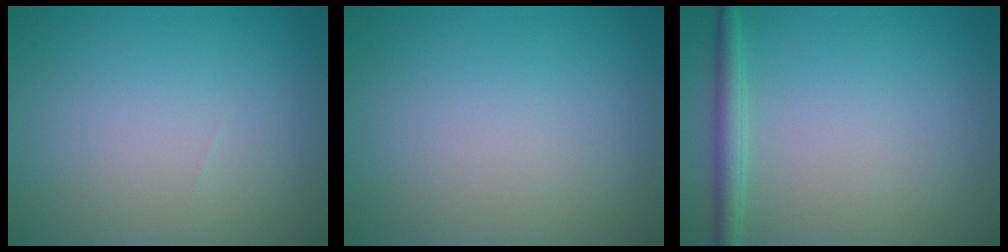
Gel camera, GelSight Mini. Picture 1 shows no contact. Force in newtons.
{"total": 0.0}
{"total": 2.0, "press": 2.0, "slide": 0.1}